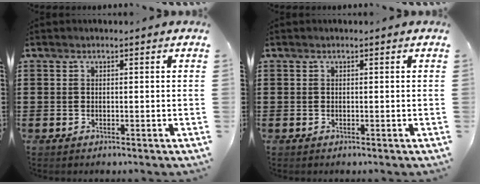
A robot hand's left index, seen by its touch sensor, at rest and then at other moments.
{"total": 0.0}